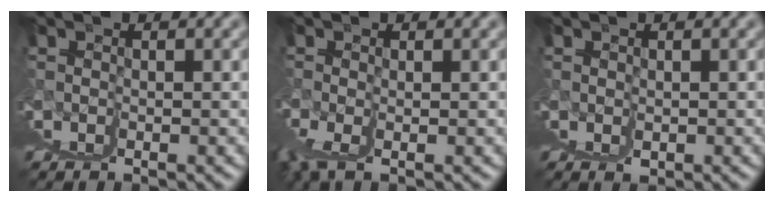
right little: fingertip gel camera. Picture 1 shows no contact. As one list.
[{"total": 2.7, "force": [0.9, -2.3, 1.2], "torque": [-0.004, 0.004, 0.023]}, {"total": 1.2, "force": [0.4, 0.9, 0.5], "torque": [-0.007, -0.005, 0.010]}]